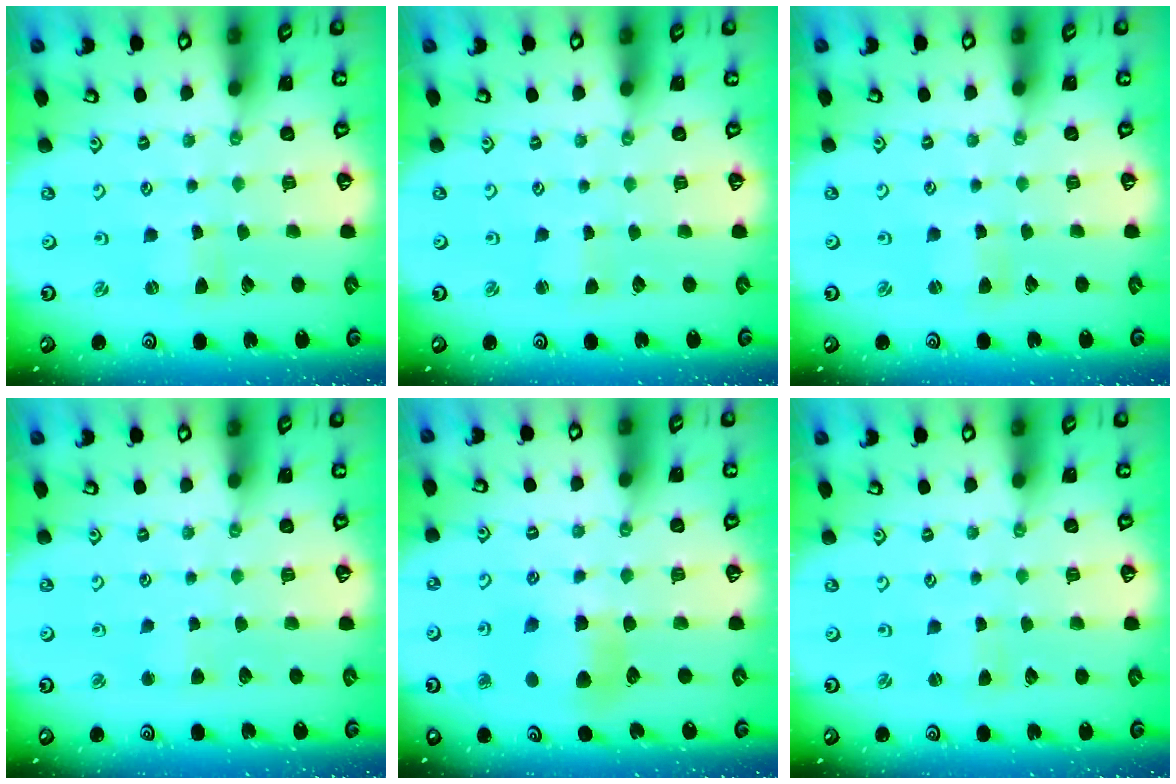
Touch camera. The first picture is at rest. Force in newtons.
{"total": 1.7, "press": 1.7, "slide": 0.2}
{"total": 1.5, "press": 1.4, "slide": 0.3}
{"total": 2.7, "press": 2.6, "slide": 0.4}
{"total": 7.2, "press": 7.2, "slide": 0.6}
{"total": 1.3, "press": 1.2, "slide": 0.3}